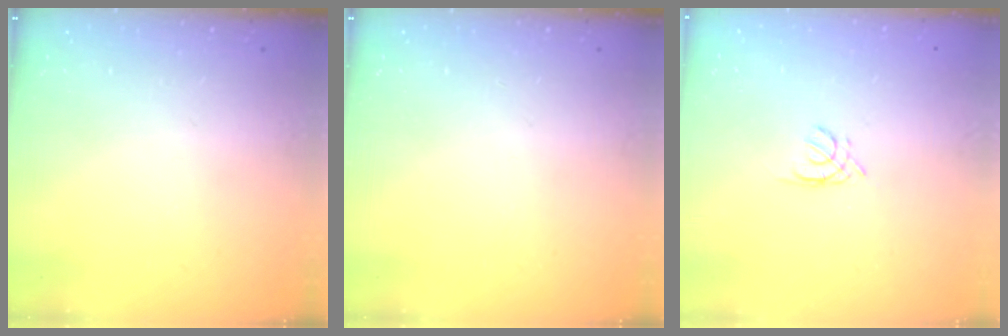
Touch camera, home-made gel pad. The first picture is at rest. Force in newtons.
{"total": 0.0}
{"total": 1.7, "press": 1.7, "slide": 0.3}